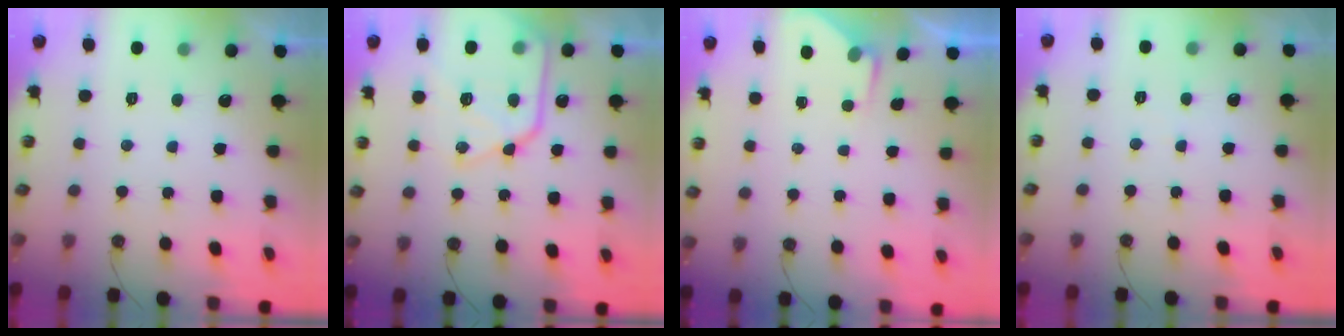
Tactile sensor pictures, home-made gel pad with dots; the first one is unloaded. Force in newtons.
{"total": 16.1, "press": 16.0, "slide": 1.7}
{"total": 3.4, "press": 3.3, "slide": 0.5}
{"total": 1.7, "press": 1.6, "slide": 0.3}